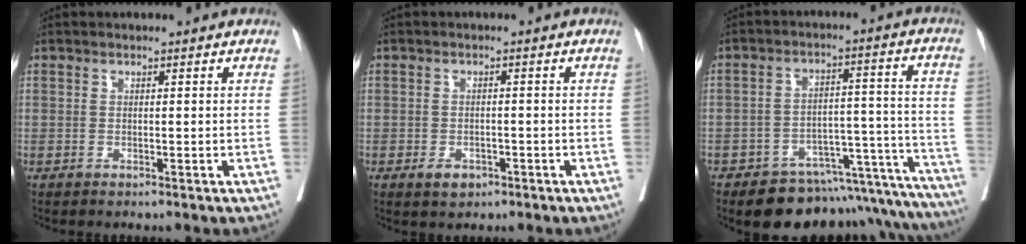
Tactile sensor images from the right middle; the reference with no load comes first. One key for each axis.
{"total": 2.6, "fx": -1.5, "fy": 1.7, "fz": 1.4, "tx": -0.022, "ty": 0.001, "tz": -0.014}
{"total": 18.2, "fx": -16.6, "fy": 5.1, "fz": 5.3, "tx": -0.004, "ty": 0.060, "tz": -0.213}